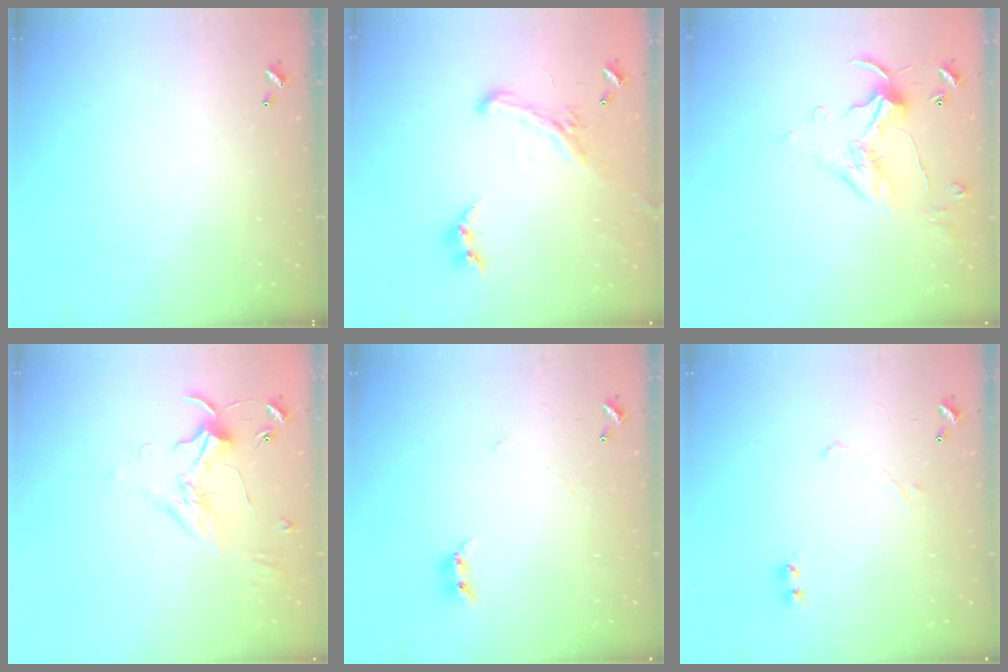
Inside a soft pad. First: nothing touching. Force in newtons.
{"total": 2.5, "press": 2.0, "slide": 1.4}
{"total": 1.1, "press": 1.1, "slide": 0.1}
{"total": 1.7, "press": 1.6, "slide": 0.4}
{"total": 2.4, "press": 2.3, "slide": 0.4}
{"total": 0.7, "press": 0.6, "slide": 0.2}